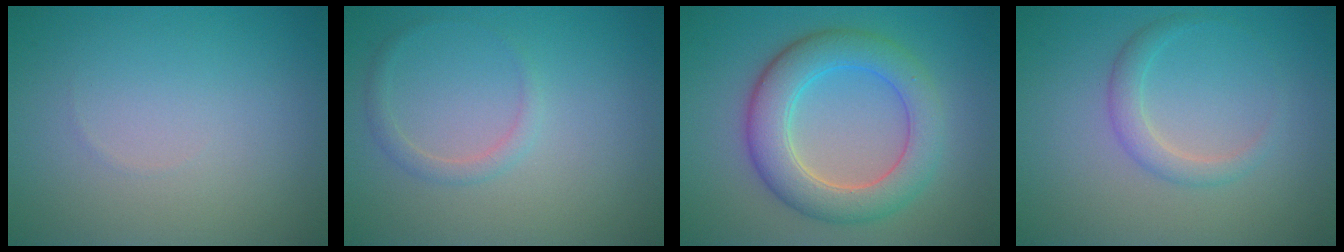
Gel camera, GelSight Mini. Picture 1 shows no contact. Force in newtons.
{"total": 1.3, "press": 1.3, "slide": 0.1}
{"total": 6.4, "press": 6.4, "slide": 0.2}
{"total": 1.9, "press": 1.9, "slide": 0.1}